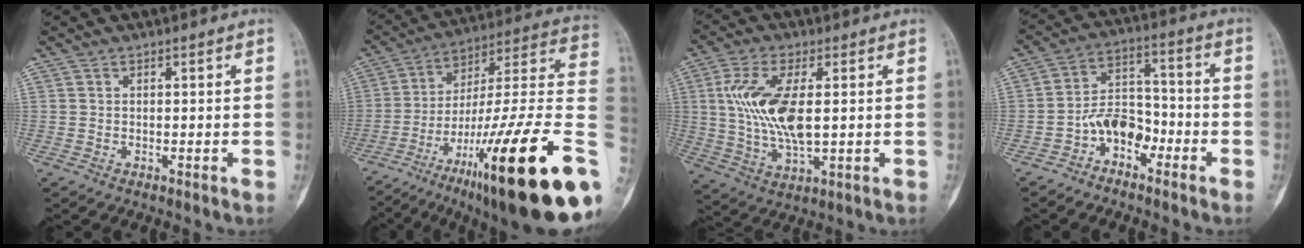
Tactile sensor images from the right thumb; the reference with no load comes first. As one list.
[{"total": 33.8, "force": [-11.8, 6.5, 31.0], "torque": [-0.403, 0.051, -0.185]}, {"total": 12.9, "force": [1.6, 5.3, 11.7], "torque": [-0.246, -0.012, 0.036]}, {"total": 7.9, "force": [-4.1, 5.1, 4.5], "torque": [-0.059, 0.052, -0.085]}]